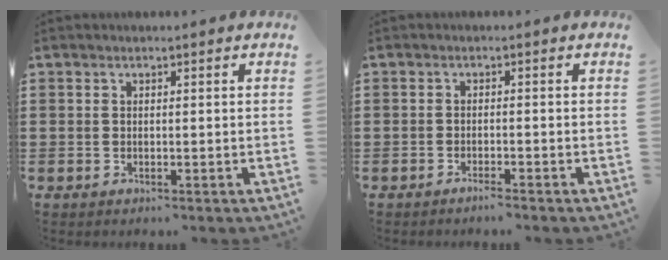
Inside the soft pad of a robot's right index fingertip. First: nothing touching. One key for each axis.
{"total": 1.2, "fx": -1.1, "fy": -0.1, "fz": 0.5, "tx": -0.009, "ty": -0.001, "tz": -0.021}